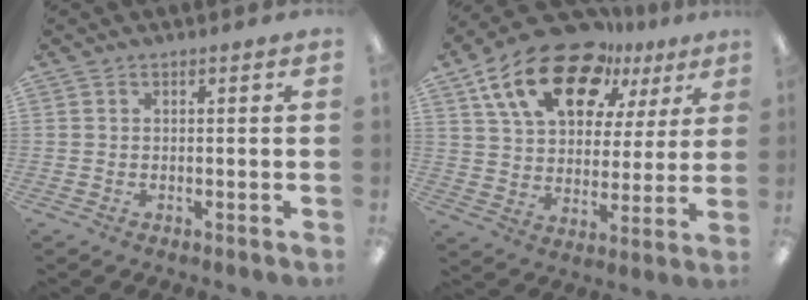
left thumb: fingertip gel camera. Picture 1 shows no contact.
{"total": 19.9, "force": [12.3, 10.9, 11.3], "torque": [-0.195, -0.065, 0.217]}